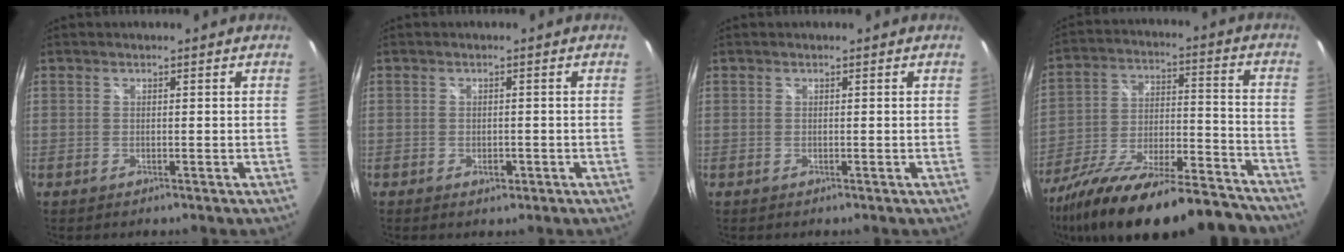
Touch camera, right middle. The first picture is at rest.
{"total": 1.8, "force": [-0.9, 1.2, 1.0], "torque": [-0.015, -0.003, -0.012]}
{"total": 0.0}
{"total": 26.8, "force": [-21.4, 7.0, 14.5], "torque": [-0.255, -0.038, -0.321]}